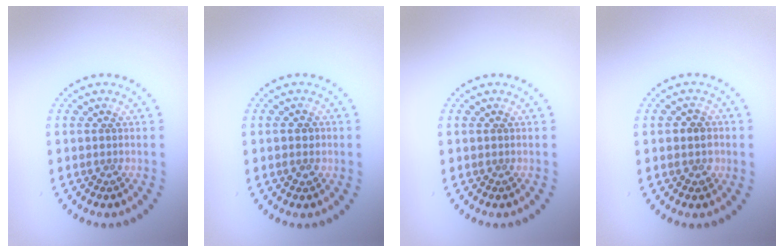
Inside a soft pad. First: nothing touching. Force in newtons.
{"total": 1.4, "press": 1.3, "slide": 0.4}
{"total": 0.0}
{"total": 1.8, "press": 1.7, "slide": 0.5}